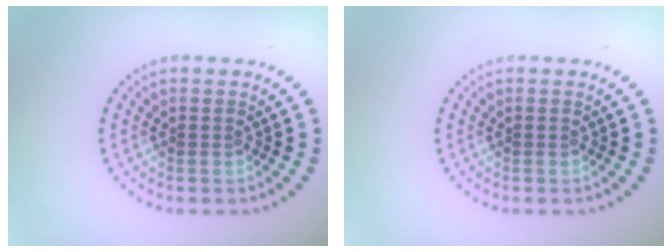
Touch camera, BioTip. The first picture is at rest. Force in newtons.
{"total": 0.0}